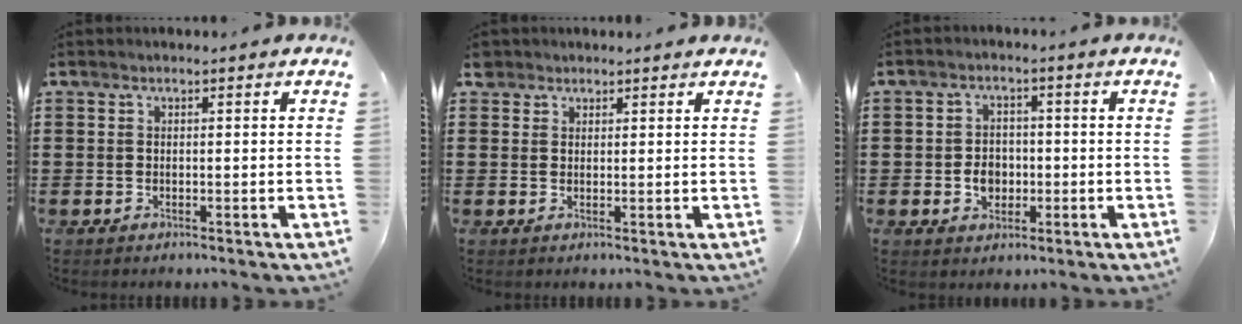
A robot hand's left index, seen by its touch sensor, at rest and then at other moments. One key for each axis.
{"total": 2.3, "fx": 1.8, "fy": 1.3, "fz": 0.3, "tx": -0.013, "ty": 0.008, "tz": 0.034}
{"total": 3.8, "fx": -0.9, "fy": 3.0, "fz": 2.3, "tx": -0.040, "ty": 0.000, "tz": -0.020}